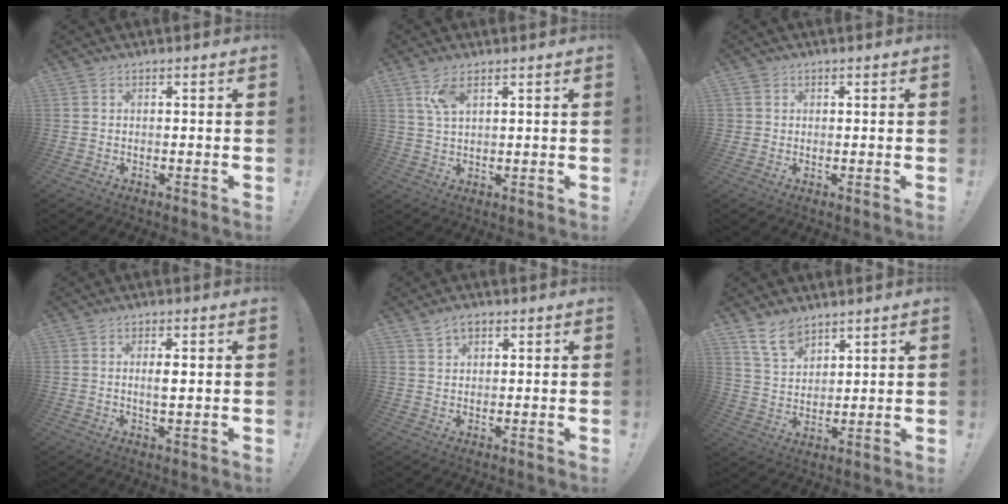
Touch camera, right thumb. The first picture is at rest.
{"total": 6.2, "force": [3.4, 2.4, 4.6], "torque": [-0.078, -0.010, 0.061]}
{"total": 1.5, "force": [0.5, 1.4, 0.1], "torque": [0.001, 0.000, 0.008]}
{"total": 3.1, "force": [0.3, 0.8, 3.0], "torque": [-0.047, -0.004, 0.000]}
{"total": 3.6, "force": [2.3, 2.2, 1.7], "torque": [-0.025, -0.009, 0.042]}
{"total": 9.1, "force": [7.2, 4.5, 3.3], "torque": [-0.063, -0.042, 0.140]}